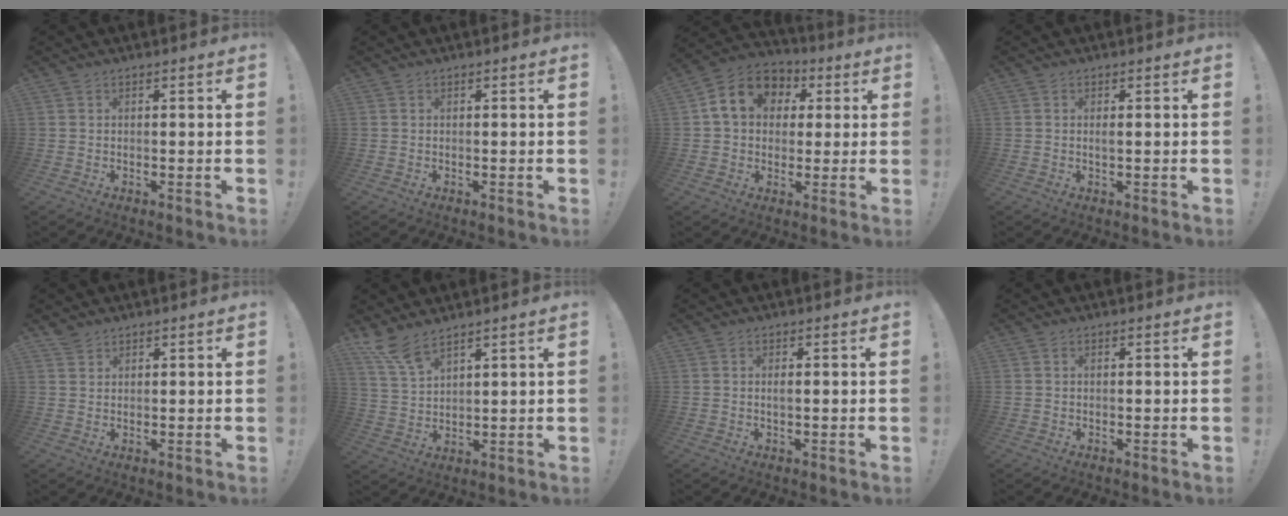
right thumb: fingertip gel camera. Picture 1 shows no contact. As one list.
[{"total": 0.0}, {"total": 13.6, "force": [4.1, 10.8, 7.1], "torque": [-0.103, 0.001, 0.082]}, {"total": 0.9, "force": [-0.2, 0.0, 0.9], "torque": [-0.015, 0.000, -0.005]}, {"total": 2.3, "force": [2.0, 1.0, 0.4], "torque": [0.001, -0.013, 0.037]}, {"total": 7.4, "force": [6.0, 1.5, 4.1], "torque": [-0.084, -0.034, 0.112]}, {"total": 1.0, "force": [-0.2, 0.0, 0.9], "torque": [-0.016, 0.000, -0.006]}, {"total": 0.0}]